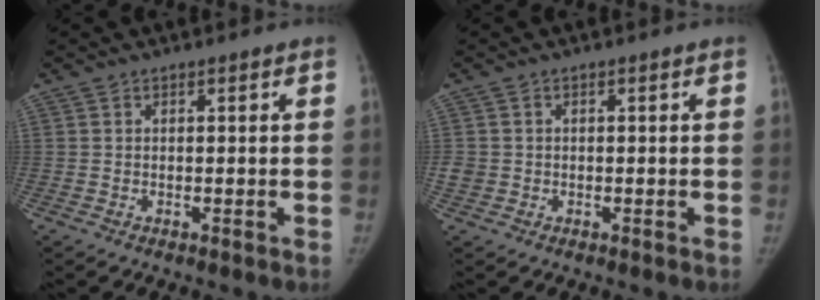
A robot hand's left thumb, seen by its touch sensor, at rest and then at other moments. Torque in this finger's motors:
{"motor_torque": [0.13, 0.11, -0.02, -0.10, 0.07]}